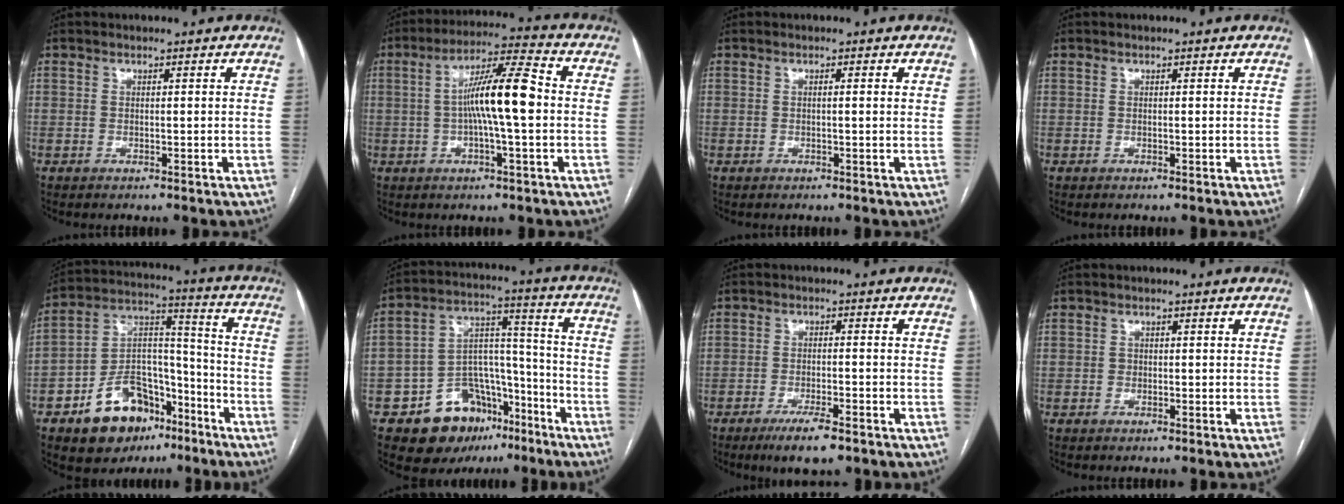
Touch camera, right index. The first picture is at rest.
{"total": 11.1, "force": [-0.2, 0.8, 11.0], "torque": [-0.197, 0.019, -0.010]}
{"total": 1.0, "force": [0.3, 0.0, 0.9], "torque": [-0.016, 0.003, 0.003]}
{"total": 0.0}
{"total": 16.1, "force": [-9.4, 9.3, 9.1], "torque": [-0.153, 0.040, -0.147]}
{"total": 15.5, "force": [-9.6, 9.8, 7.0], "torque": [-0.097, 0.061, -0.144]}
{"total": 6.2, "force": [-4.2, 1.0, 4.5], "torque": [-0.081, -0.011, -0.065]}
{"total": 0.8, "force": [-0.1, 0.7, 0.2], "torque": [0.000, 0.003, -0.003]}